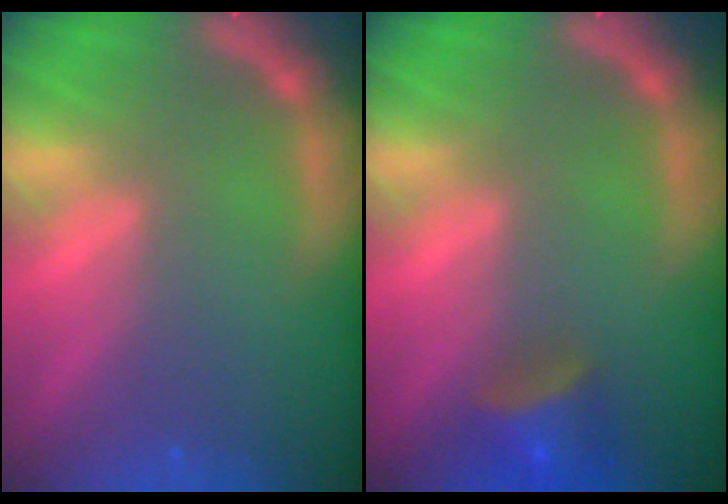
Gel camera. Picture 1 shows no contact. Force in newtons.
{"total": 4.0}